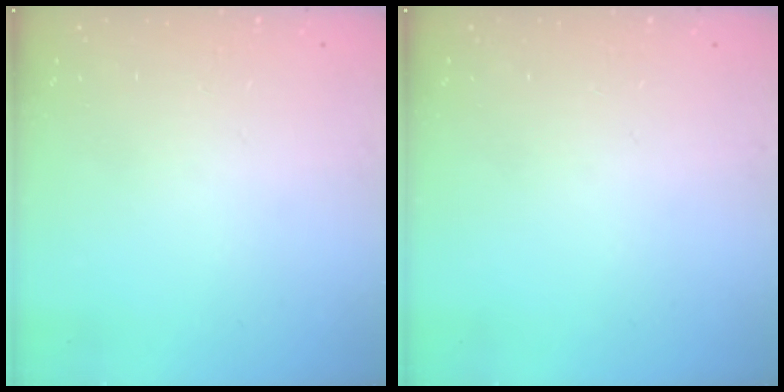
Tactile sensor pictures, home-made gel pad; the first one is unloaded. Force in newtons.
{"total": 0.0}